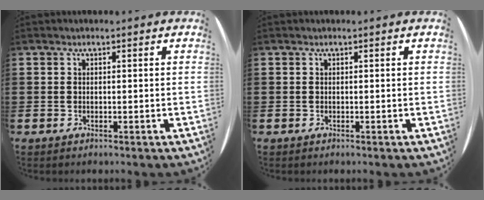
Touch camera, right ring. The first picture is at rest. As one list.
[{"total": 0.0}]